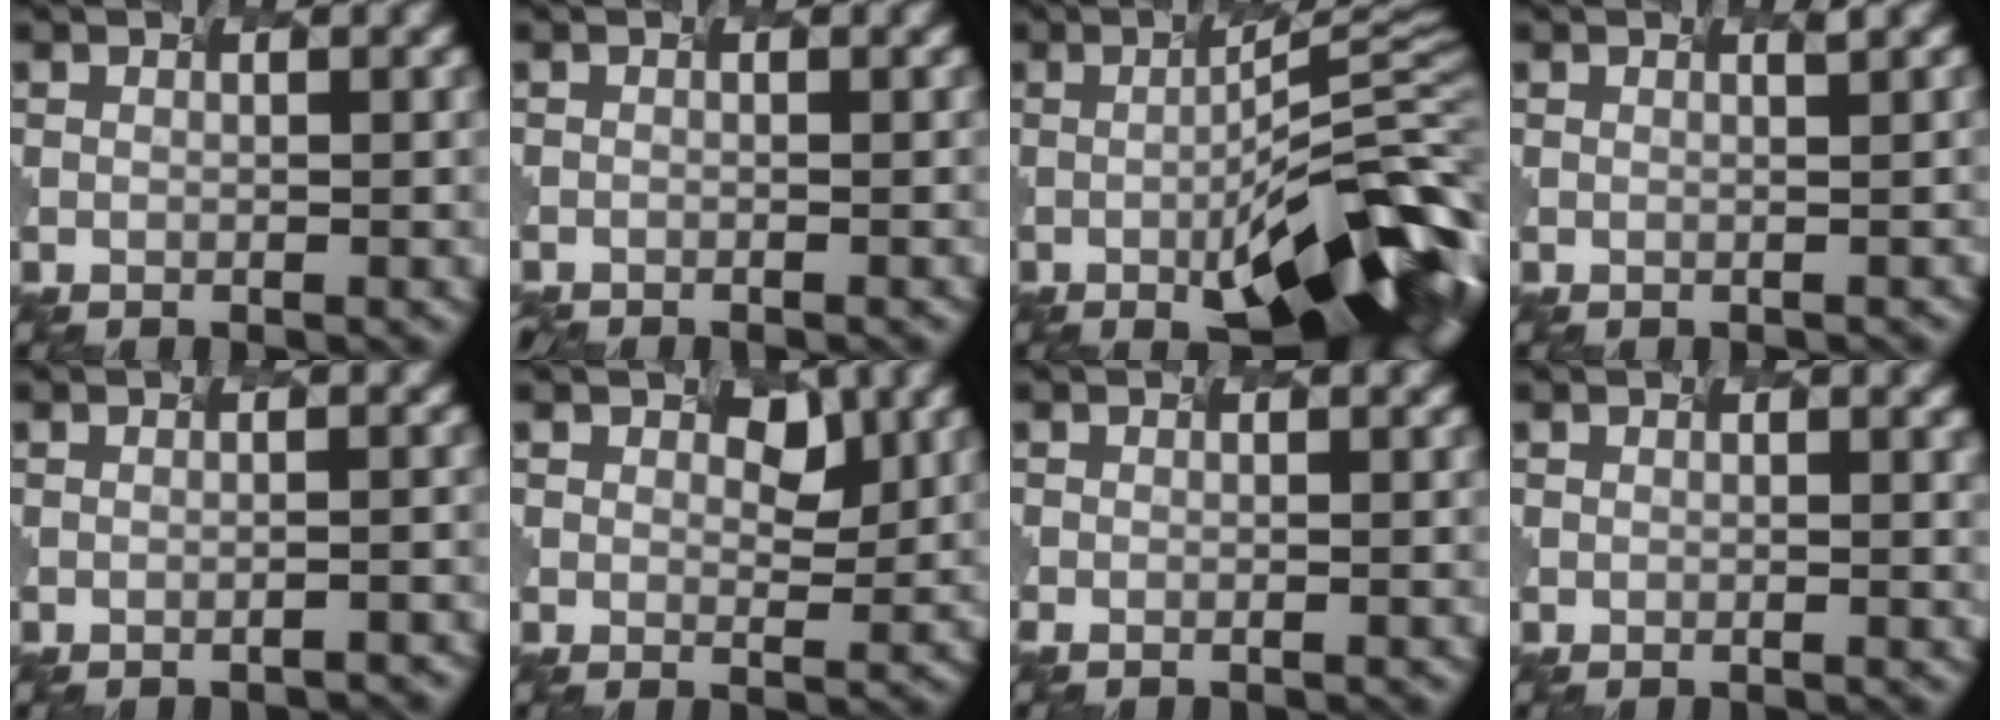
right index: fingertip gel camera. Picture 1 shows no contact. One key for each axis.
{"total": 1.7, "fx": -1.5, "fy": 0.4, "fz": 0.7, "tx": 0.008, "ty": 0.003, "tz": -0.013}
{"total": 13.2, "fx": -2.8, "fy": 3.6, "fz": 12.4, "tx": -0.171, "ty": 0.000, "tz": -0.031}
{"total": 0.9, "fx": 0.5, "fy": 0.4, "fz": 0.7, "tx": -0.001, "ty": 0.003, "tz": 0.002}
{"total": 2.0, "fx": -1.0, "fy": 0.8, "fz": 1.5, "tx": -0.001, "ty": 0.005, "tz": -0.004}
{"total": 1.6, "fx": 1.1, "fy": 1.0, "fz": 0.5, "tx": -0.009, "ty": -0.003, "tz": 0.023}
{"total": 0.9, "fx": -0.5, "fy": 0.3, "fz": 0.7, "tx": 0.003, "ty": 0.003, "tz": -0.002}
{"total": 0.0}